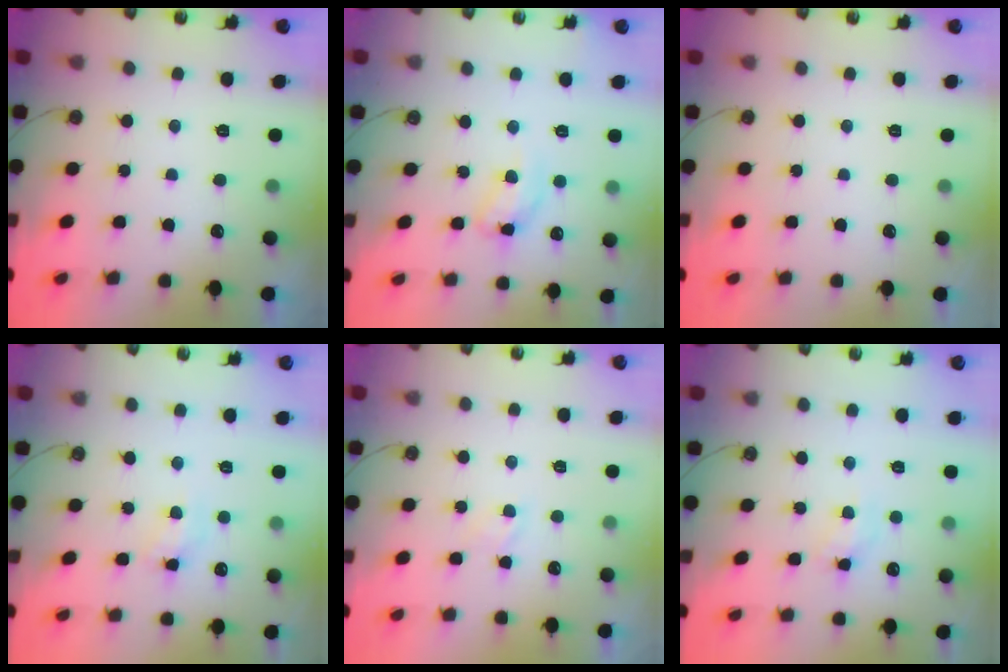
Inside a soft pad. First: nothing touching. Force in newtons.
{"total": 11.1, "press": 11.0, "slide": 0.7}
{"total": 0.0}
{"total": 6.5, "press": 6.4, "slide": 0.4}
{"total": 3.3, "press": 3.3, "slide": 0.5}
{"total": 5.3, "press": 5.3, "slide": 0.3}